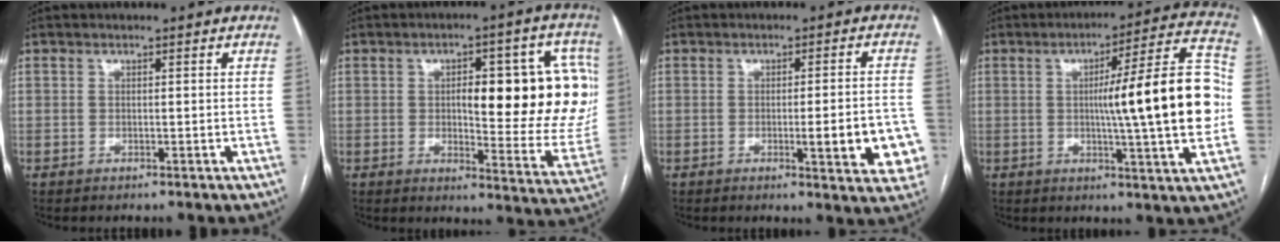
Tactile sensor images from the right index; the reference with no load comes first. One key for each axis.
{"total": 20.3, "fx": 2.7, "fy": 6.1, "fz": 19.1, "tx": -0.194, "ty": 0.018, "tz": 0.041}
{"total": 8.7, "fx": -2.5, "fy": 1.6, "fz": 8.2, "tx": -0.089, "ty": 0.002, "tz": -0.026}
{"total": 18.0, "fx": -0.4, "fy": 0.0, "fz": 18.0, "tx": -0.257, "ty": 0.013, "tz": -0.013}